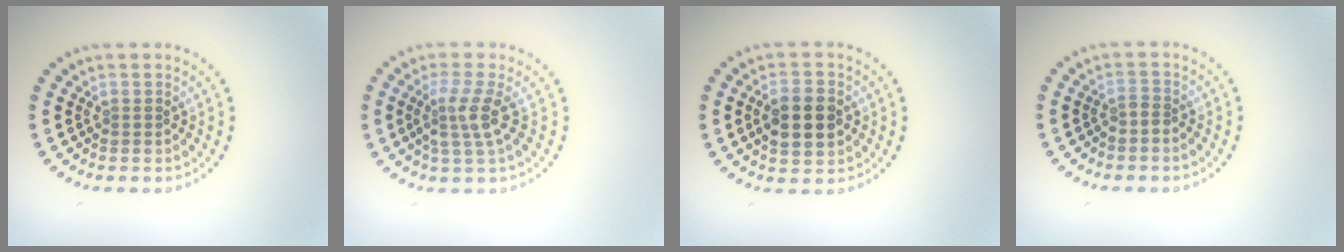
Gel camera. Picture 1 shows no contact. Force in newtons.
{"total": 2.8, "press": 2.2, "slide": 1.7}
{"total": 4.6, "press": 4.6, "slide": 0.2}
{"total": 1.0, "press": 0.7, "slide": 0.7}